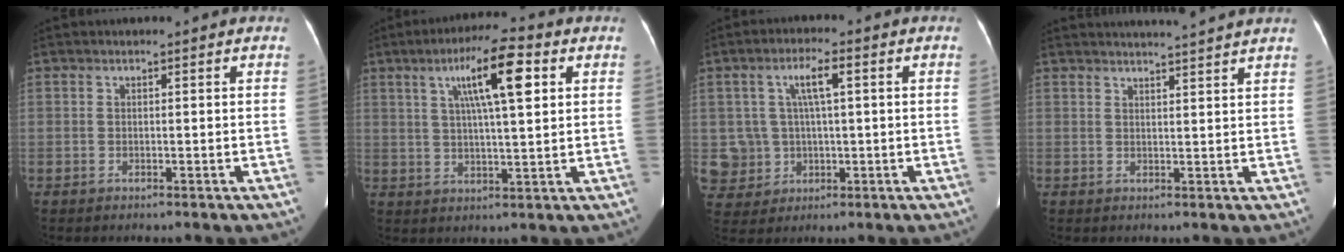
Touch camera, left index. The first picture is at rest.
{"total": 10.5, "force": [3.9, 1.4, 9.6], "torque": [-0.164, 0.018, 0.064]}
{"total": 7.1, "force": [1.6, 5.1, 4.7], "torque": [-0.094, 0.016, 0.042]}
{"total": 9.4, "force": [8.9, -1.0, 3.0], "torque": [-0.041, 0.007, 0.099]}